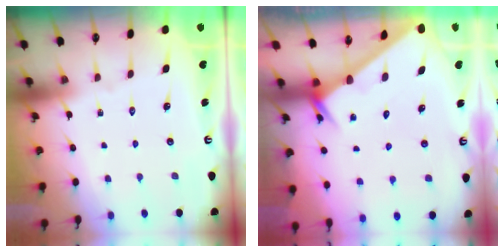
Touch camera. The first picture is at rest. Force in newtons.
{"total": 2.6, "press": 2.6, "slide": 0.0}